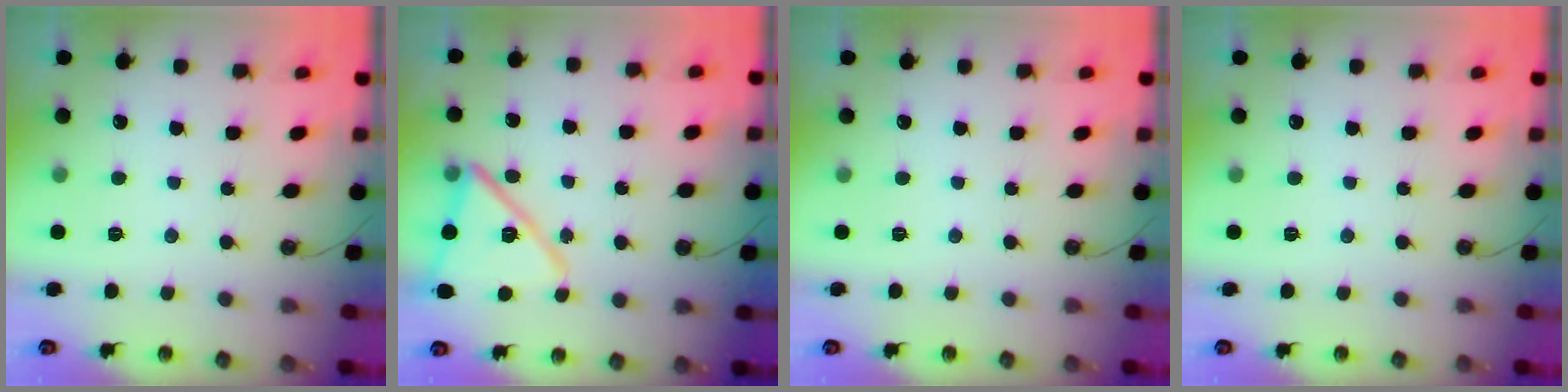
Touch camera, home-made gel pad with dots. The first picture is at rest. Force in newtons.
{"total": 14.3, "press": 14.2, "slide": 1.5}
{"total": 0.0}
{"total": 0.0}